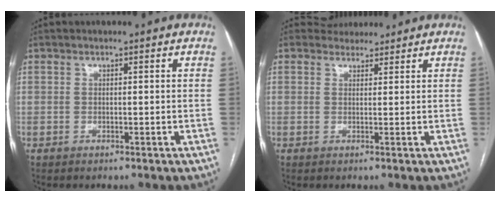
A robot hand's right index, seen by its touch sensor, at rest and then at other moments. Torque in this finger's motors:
{"motor_torque": [0.51, -0.26, 0.02, 0.01]}